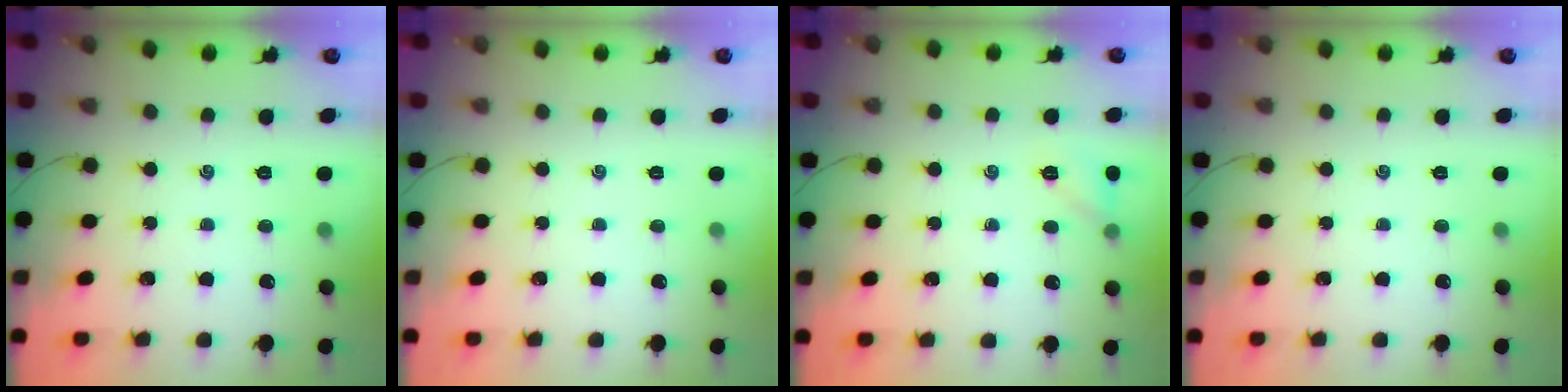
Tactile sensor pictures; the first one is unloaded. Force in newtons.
{"total": 0.0}
{"total": 7.7, "press": 7.5, "slide": 1.6}
{"total": 0.0}